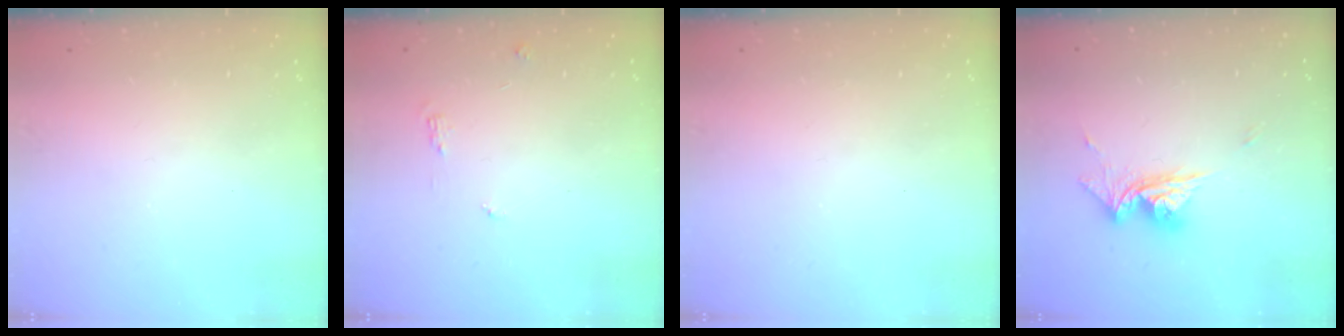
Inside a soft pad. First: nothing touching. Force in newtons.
{"total": 5.3, "press": 5.3, "slide": 0.5}
{"total": 0.0}
{"total": 11.2, "press": 11.1, "slide": 1.1}